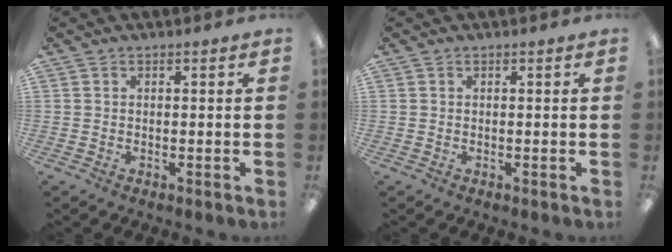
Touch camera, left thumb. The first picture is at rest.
{"total": 0.0}